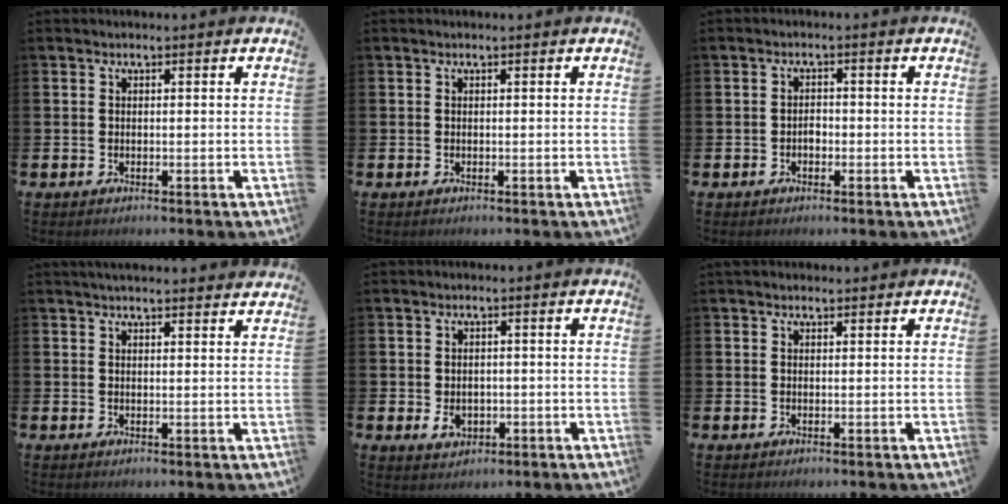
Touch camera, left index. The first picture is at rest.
{"total": 0.0}
{"total": 1.3, "force": [-0.5, 1.0, 0.8], "torque": [-0.006, -0.002, -0.012]}
{"total": 2.5, "force": [2.4, 0.0, 0.3], "torque": [-0.009, -0.009, 0.044]}
{"total": 2.5, "force": [-0.4, 1.9, 1.7], "torque": [-0.019, -0.002, -0.012]}
{"total": 0.9, "force": [0.8, 0.4, 0.2], "torque": [0.010, -0.001, 0.010]}